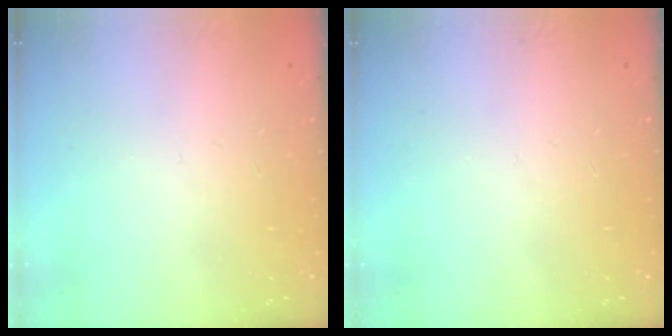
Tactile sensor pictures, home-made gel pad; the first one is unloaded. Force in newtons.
{"total": 0.0}